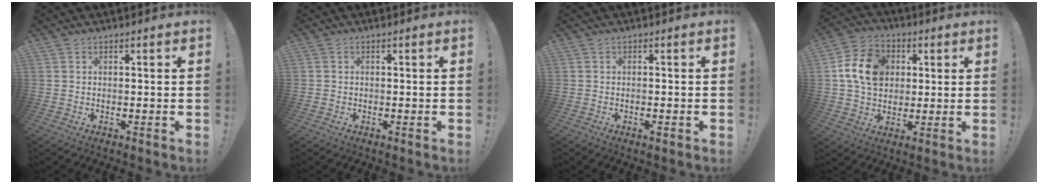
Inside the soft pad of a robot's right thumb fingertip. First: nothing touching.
{"total": 0.7, "force": [-0.2, 0.6, 0.0], "torque": [-0.004, 0.005, -0.003]}
{"total": 1.3, "force": [-0.7, 0.2, 1.1], "torque": [-0.015, 0.001, -0.011]}
{"total": 14.1, "force": [3.0, 11.4, 7.8], "torque": [-0.118, 0.001, 0.062]}